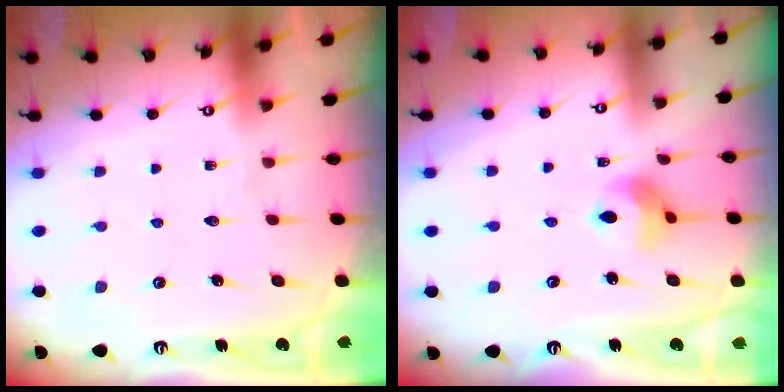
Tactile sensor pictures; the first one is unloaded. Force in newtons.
{"total": 7.5, "press": 7.5, "slide": 0.8}